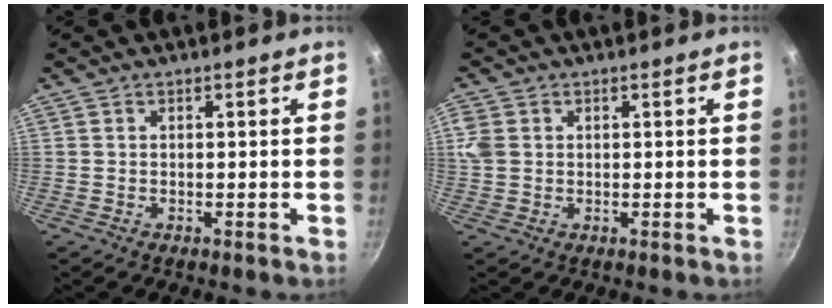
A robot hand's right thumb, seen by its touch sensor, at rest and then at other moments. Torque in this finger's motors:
{"motor_torque": [0.39, 0.32, 0.48, 0.26, 0.03]}